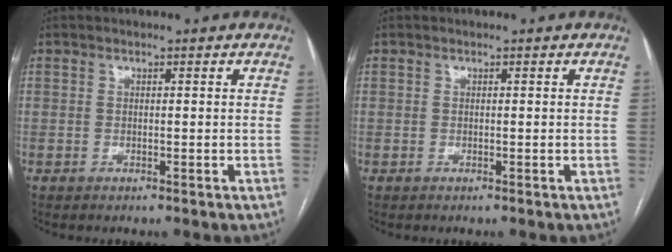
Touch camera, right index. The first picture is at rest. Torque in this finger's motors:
{"motor_torque": [0.00, 0.00, 0.00, 0.00]}